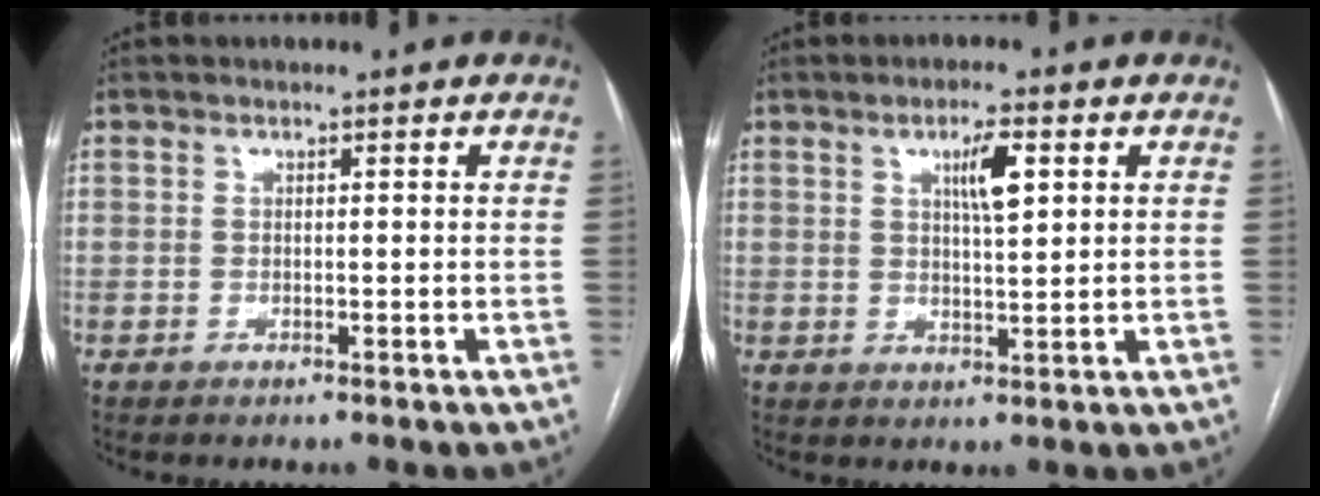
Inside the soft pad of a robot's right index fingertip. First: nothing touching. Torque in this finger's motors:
{"motor_torque": [0.36, 0.31, 0.11, 0.07]}